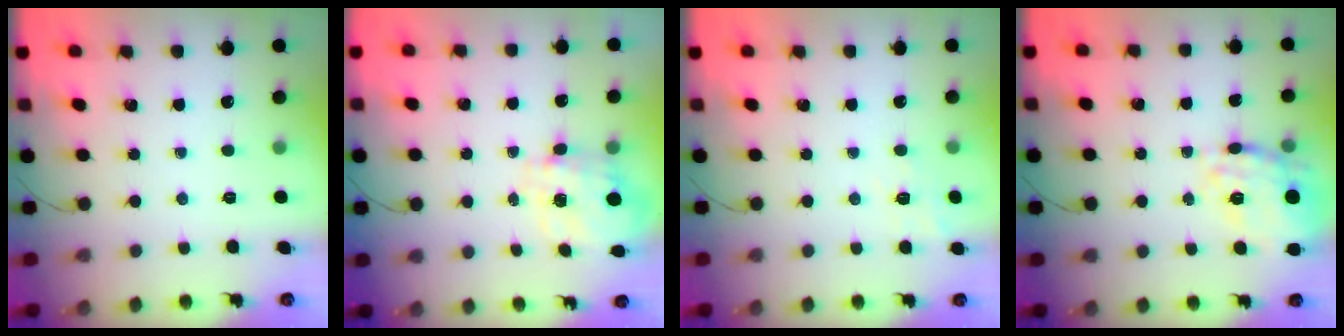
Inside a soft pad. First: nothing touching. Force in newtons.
{"total": 3.4, "press": 3.2, "slide": 1.1}
{"total": 8.6, "press": 8.3, "slide": 2.3}
{"total": 17.9, "press": 17.8, "slide": 1.9}